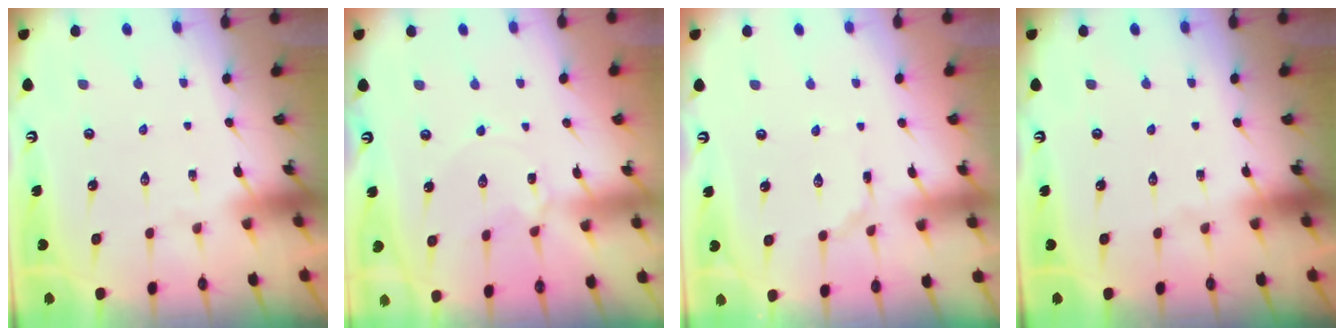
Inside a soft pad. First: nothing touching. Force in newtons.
{"total": 2.2, "press": 2.2, "slide": 0.2}
{"total": 3.2, "press": 3.2, "slide": 0.4}
{"total": 0.0}